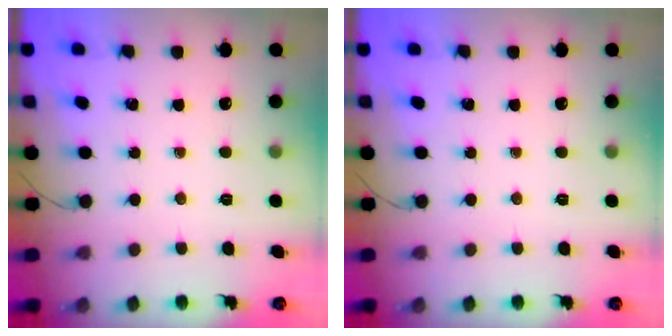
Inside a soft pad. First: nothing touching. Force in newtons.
{"total": 0.0}